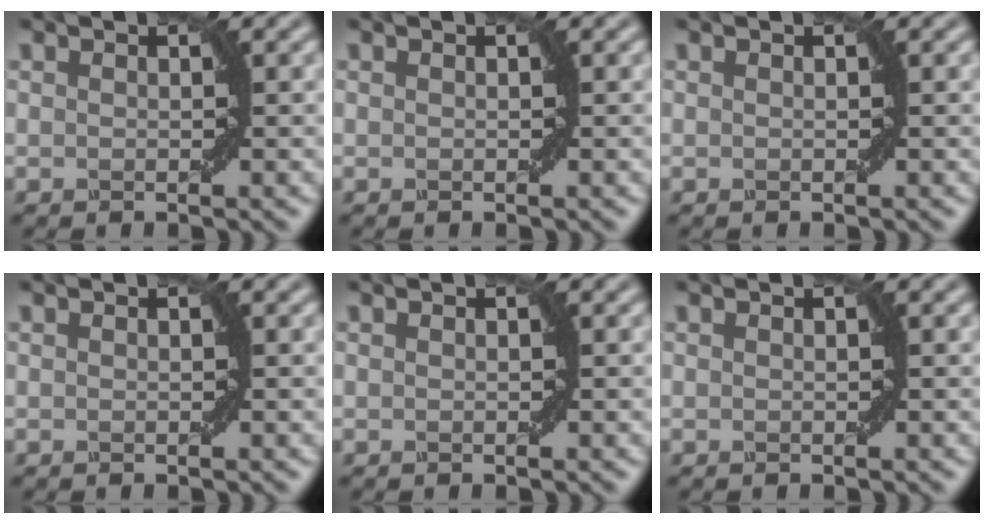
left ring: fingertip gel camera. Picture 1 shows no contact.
{"total": 0.0}
{"total": 0.0}
{"total": 0.0}
{"total": 0.0}
{"total": 0.0}